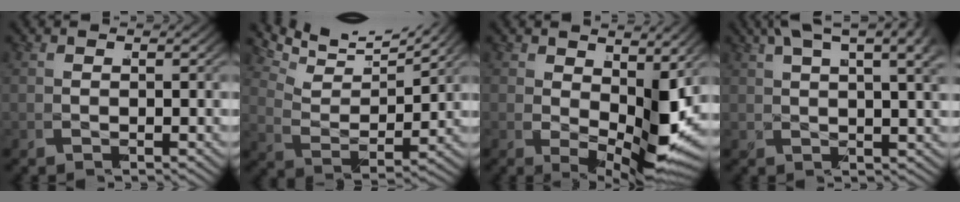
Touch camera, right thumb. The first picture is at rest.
{"total": 6.3, "force": [3.5, 3.3, 4.0], "torque": [-0.083, 0.005, 0.044]}
{"total": 7.2, "force": [-0.4, 3.0, 6.5], "torque": [-0.112, -0.029, 0.014]}
{"total": 6.4, "force": [3.1, 2.8, 4.9], "torque": [-0.046, 0.023, 0.038]}